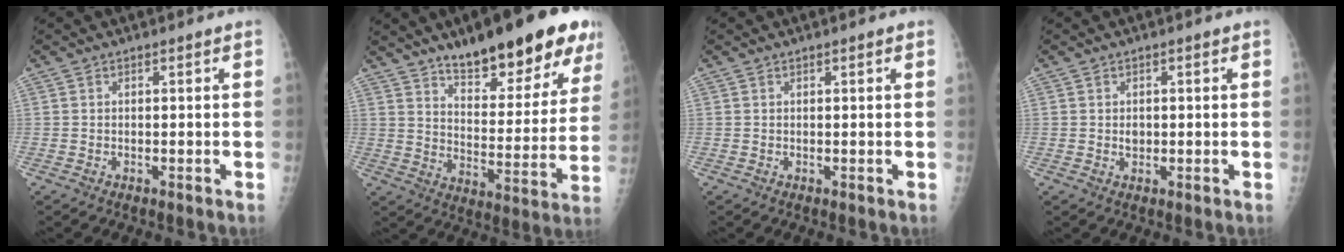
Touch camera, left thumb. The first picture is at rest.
{"total": 22.5, "force": [14.9, 7.1, 15.2], "torque": [-0.170, -0.065, 0.221]}
{"total": 0.6, "force": [0.3, 0.0, 0.5], "torque": [-0.007, 0.001, 0.004]}
{"total": 1.5, "force": [0.1, 1.2, 0.9], "torque": [-0.007, 0.000, 0.003]}